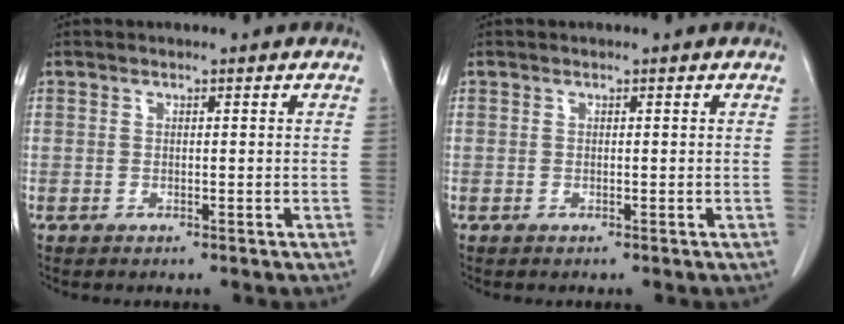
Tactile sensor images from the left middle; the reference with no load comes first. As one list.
[{"total": 0.0}]